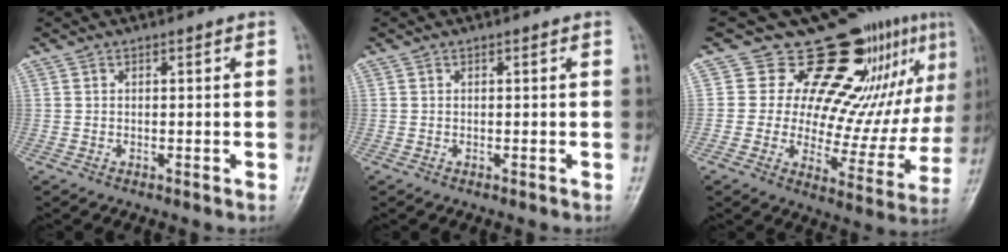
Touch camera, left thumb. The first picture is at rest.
{"total": 0.0}
{"total": 20.1, "force": [11.4, 10.1, 13.1], "torque": [-0.102, -0.058, 0.153]}